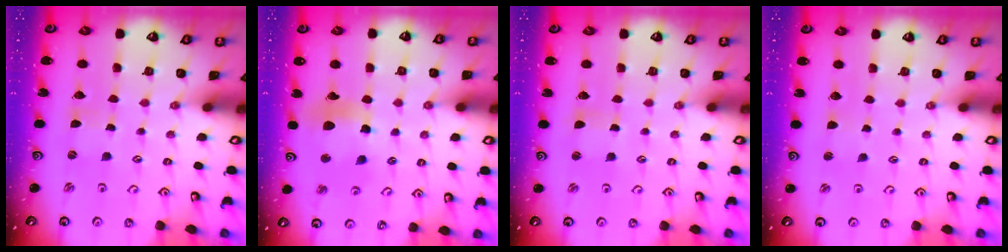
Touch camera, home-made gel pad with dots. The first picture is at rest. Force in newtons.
{"total": 12.4, "press": 12.3, "slide": 1.6}
{"total": 1.4, "press": 1.4, "slide": 0.3}
{"total": 1.3, "press": 1.2, "slide": 0.2}